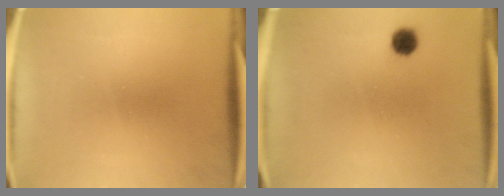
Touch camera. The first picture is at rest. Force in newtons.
{"total": 3.1}